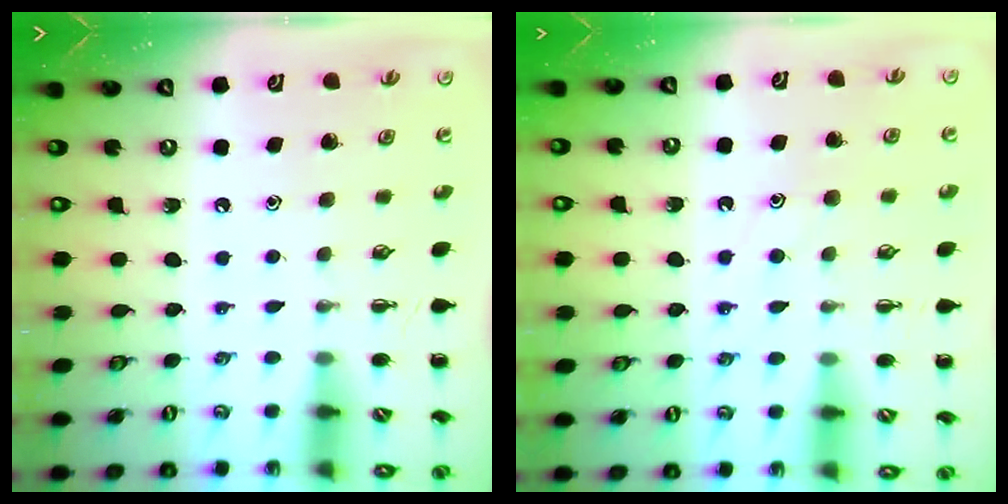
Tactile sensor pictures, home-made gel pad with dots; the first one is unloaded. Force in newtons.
{"total": 9.1, "press": 9.1, "slide": 0.9}